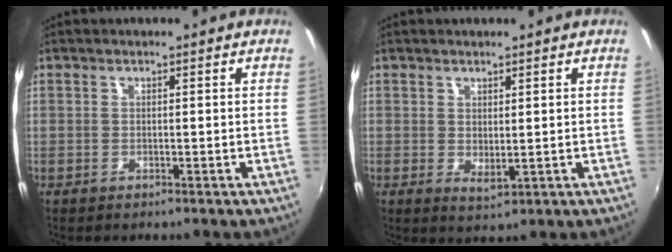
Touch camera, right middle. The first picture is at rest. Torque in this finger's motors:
{"motor_torque": [0.48, -1.07, -0.04, 0.00]}